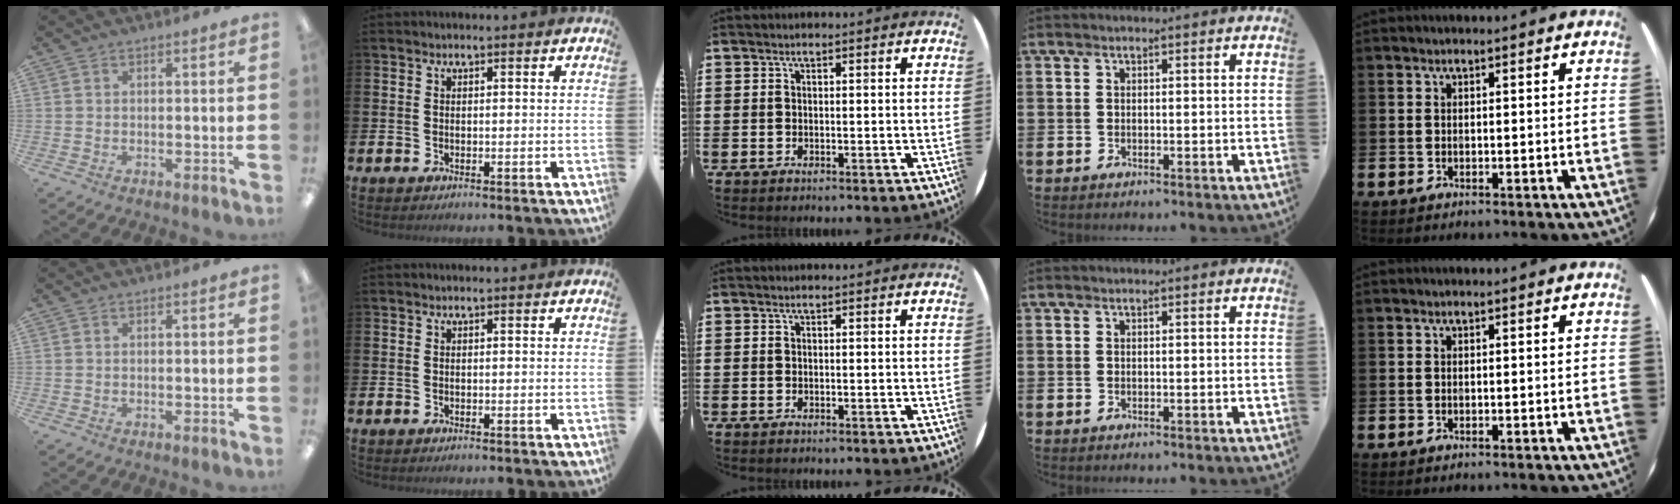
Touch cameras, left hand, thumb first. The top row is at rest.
{}